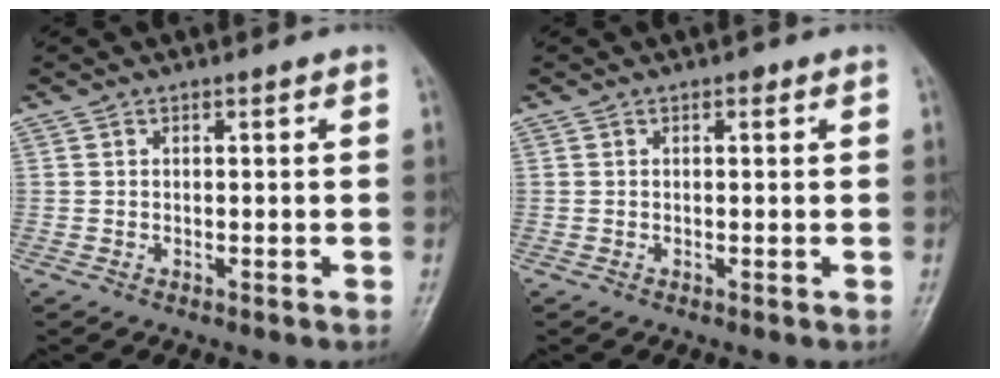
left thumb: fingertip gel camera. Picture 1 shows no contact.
{"total": 0.7, "force": [0.3, 0.4, 0.4], "torque": [0.000, 0.001, 0.000]}